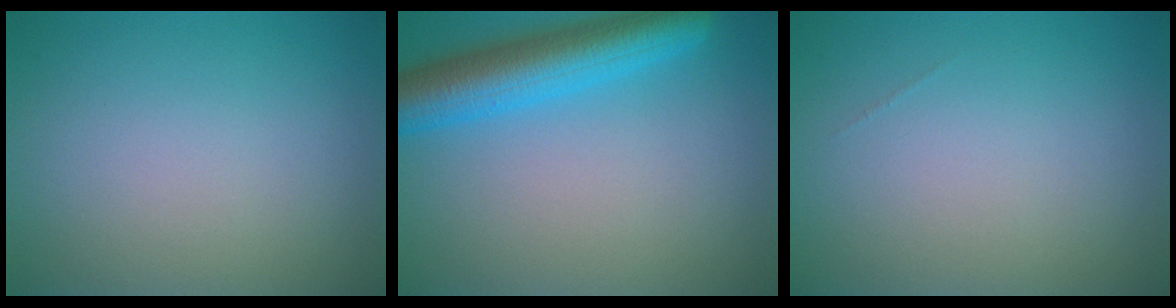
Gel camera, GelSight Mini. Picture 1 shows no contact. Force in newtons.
{"total": 6.7, "press": 6.7, "slide": 0.2}
{"total": 0.0}